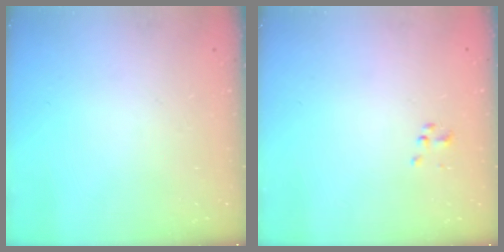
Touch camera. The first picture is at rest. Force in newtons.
{"total": 1.2, "press": 1.2, "slide": 0.3}